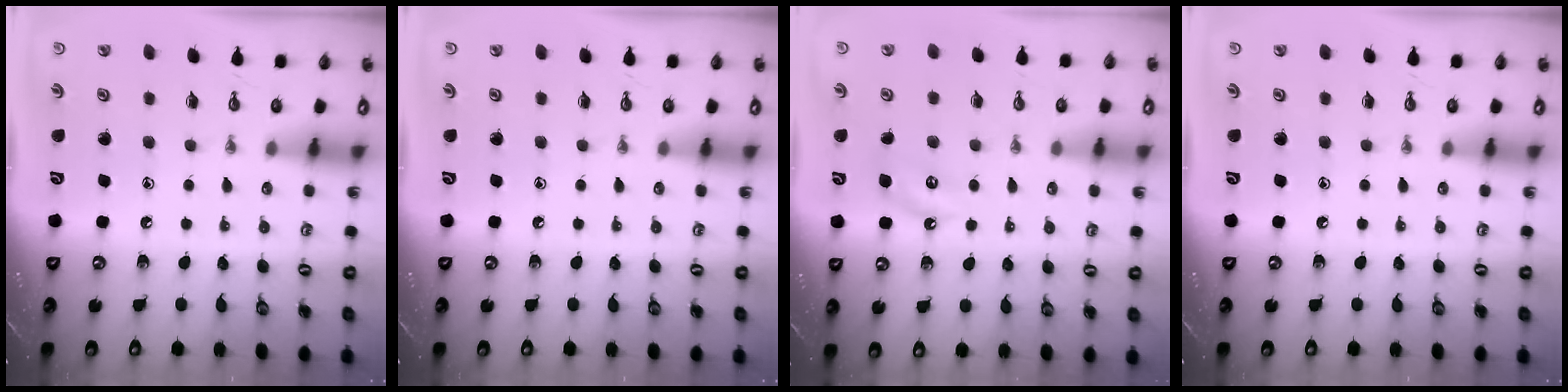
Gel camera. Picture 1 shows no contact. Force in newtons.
{"total": 0.0}
{"total": 4.1, "press": 4.0, "slide": 0.7}
{"total": 0.0}